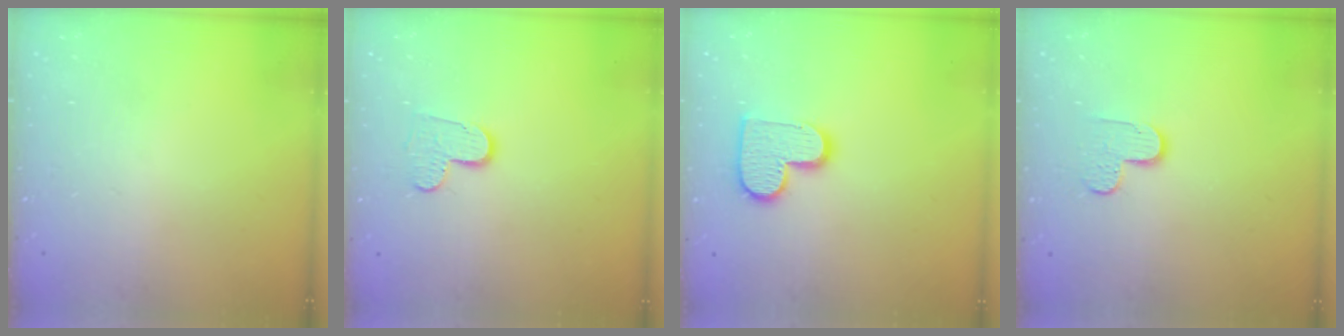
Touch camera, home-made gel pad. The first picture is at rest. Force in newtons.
{"total": 8.3, "press": 8.3, "slide": 0.5}
{"total": 12.0, "press": 12.0, "slide": 0.6}
{"total": 4.9, "press": 4.9, "slide": 0.2}